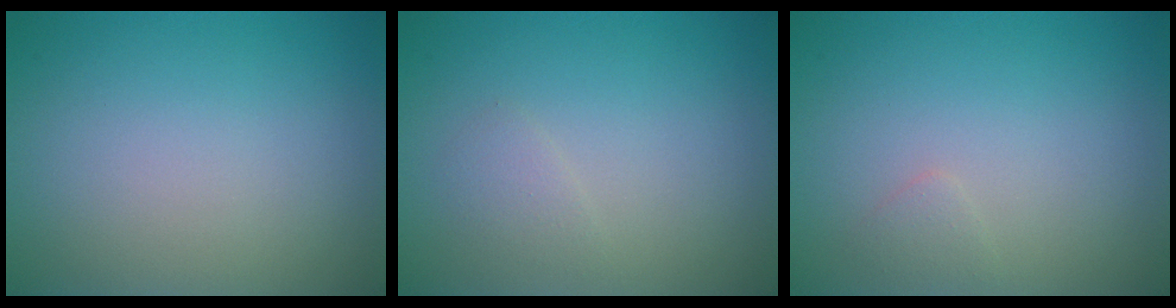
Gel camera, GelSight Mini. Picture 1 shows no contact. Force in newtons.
{"total": 1.0, "press": 1.0, "slide": 0.0}
{"total": 0.7, "press": 0.7, "slide": 0.0}